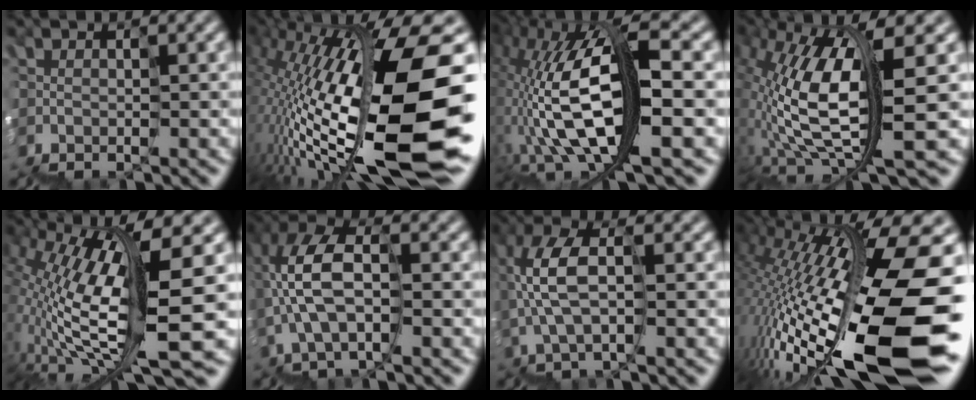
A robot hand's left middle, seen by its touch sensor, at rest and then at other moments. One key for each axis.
{"total": 14.2, "fx": -1.1, "fy": 2.9, "fz": 13.8, "tx": -0.244, "ty": 0.014, "tz": -0.022}
{"total": 12.0, "fx": -1.6, "fy": 4.3, "fz": 11.1, "tx": -0.255, "ty": 0.037, "tz": -0.024}
{"total": 9.4, "fx": 0.8, "fy": 2.0, "fz": 9.1, "tx": -0.197, "ty": 0.019, "tz": 0.026}
{"total": 11.2, "fx": 2.4, "fy": 2.1, "fz": 10.7, "tx": -0.219, "ty": 0.016, "tz": 0.067}
{"total": 6.0, "fx": 0.2, "fy": 2.8, "fz": 5.3, "tx": -0.147, "ty": 0.038, "tz": -0.003}
{"total": 3.9, "fx": 1.3, "fy": 1.2, "fz": 3.5, "tx": -0.104, "ty": 0.027, "tz": 0.022}
{"total": 15.4, "fx": -2.6, "fy": 3.1, "fz": 14.8, "tx": -0.276, "ty": 0.015, "tz": -0.049}